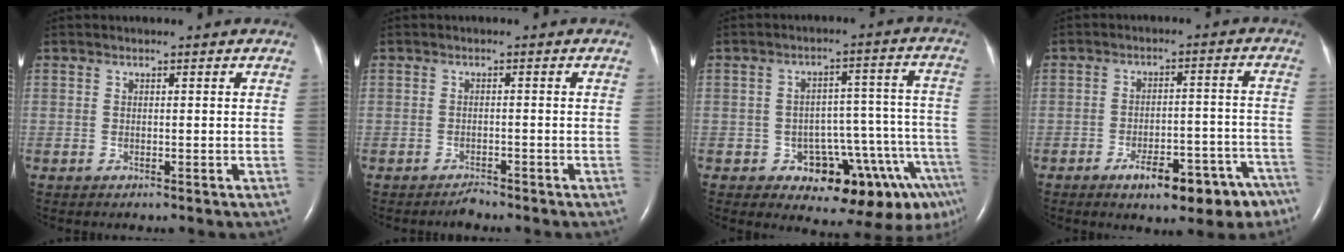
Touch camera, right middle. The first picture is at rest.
{"total": 1.4, "force": [-1.3, 0.1, 0.2], "torque": [-0.006, -0.003, -0.020]}
{"total": 13.0, "force": [-7.7, 5.0, 9.3], "torque": [-0.083, 0.055, -0.097]}
{"total": 11.8, "force": [-8.2, 4.1, 7.4], "torque": [-0.081, 0.026, -0.113]}